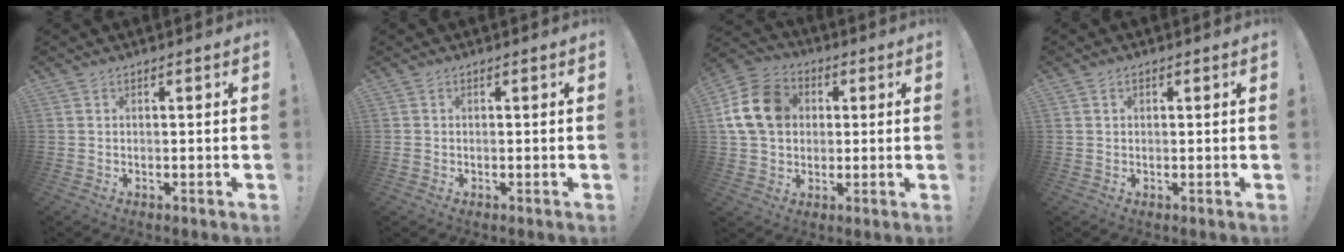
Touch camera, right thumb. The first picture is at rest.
{"total": 0.6, "force": [-0.3, 0.5, 0.1], "torque": [-0.002, 0.003, -0.006]}
{"total": 15.8, "force": [2.8, 12.6, 9.0], "torque": [-0.156, 0.008, 0.060]}
{"total": 1.0, "force": [0.3, 0.8, 0.4], "torque": [-0.007, 0.003, 0.006]}